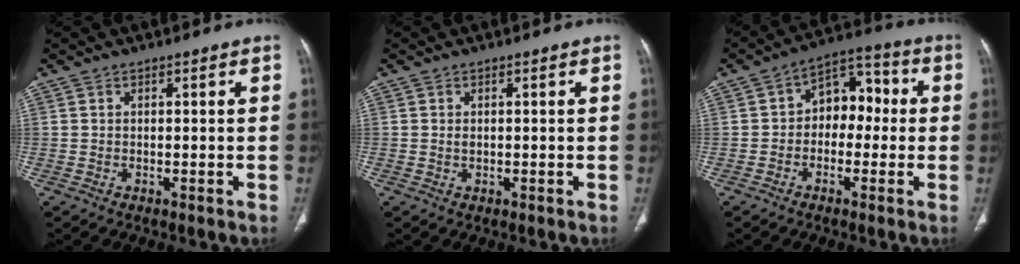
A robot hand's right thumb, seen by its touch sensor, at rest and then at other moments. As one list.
[{"total": 0.7, "force": [0.1, 0.5, 0.5], "torque": [-0.009, -0.001, 0.002]}, {"total": 9.3, "force": [-0.3, 6.6, 6.5], "torque": [-0.053, 0.039, -0.019]}]